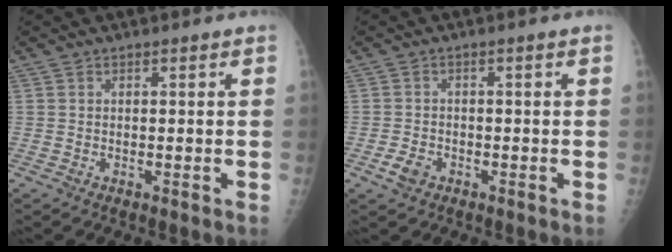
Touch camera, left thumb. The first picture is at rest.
{"total": 2.7, "force": [-1.4, 1.8, 1.5], "torque": [-0.030, 0.007, -0.022]}